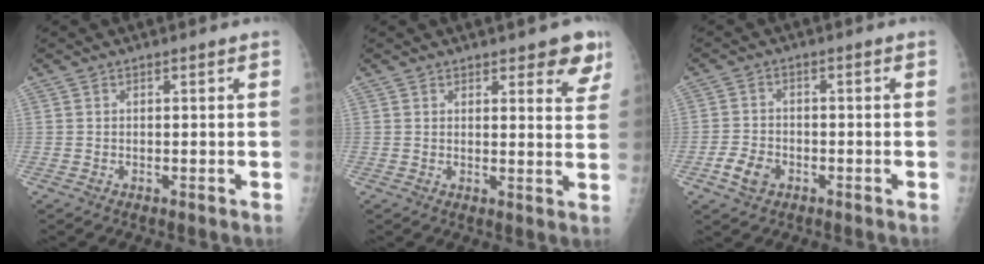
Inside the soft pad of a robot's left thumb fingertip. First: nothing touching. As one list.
[{"total": 6.1, "force": [4.3, 2.7, 3.4], "torque": [-0.004, -0.026, 0.044]}, {"total": 4.8, "force": [-2.2, 3.4, 2.6], "torque": [-0.044, 0.011, -0.038]}]